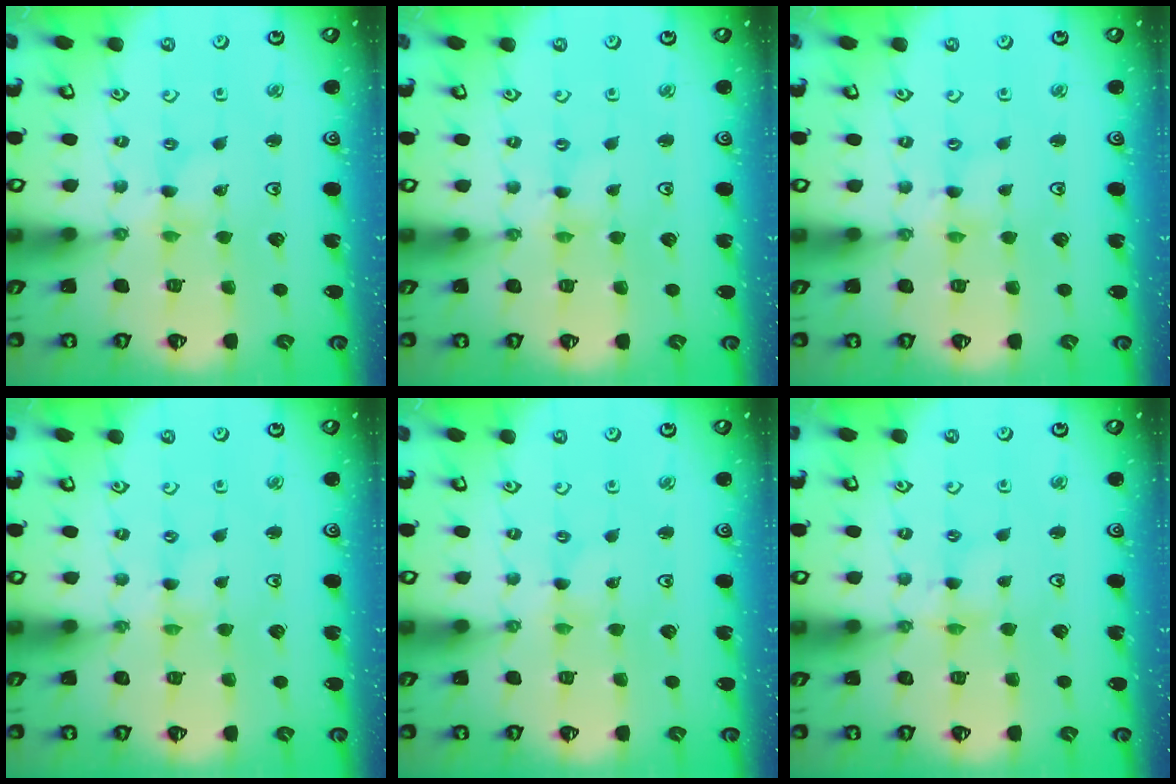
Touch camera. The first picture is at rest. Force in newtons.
{"total": 0.0}
{"total": 1.2, "press": 1.2, "slide": 0.2}
{"total": 0.0}
{"total": 0.0}
{"total": 3.0, "press": 2.9, "slide": 0.3}